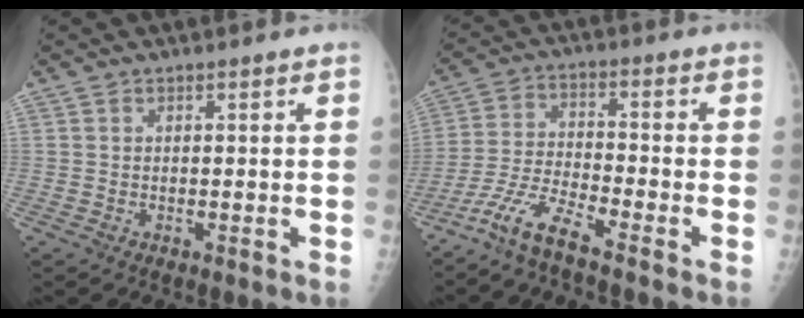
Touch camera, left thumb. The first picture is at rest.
{"total": 7.4, "force": [-6.0, 0.3, 4.3], "torque": [-0.100, 0.023, -0.132]}